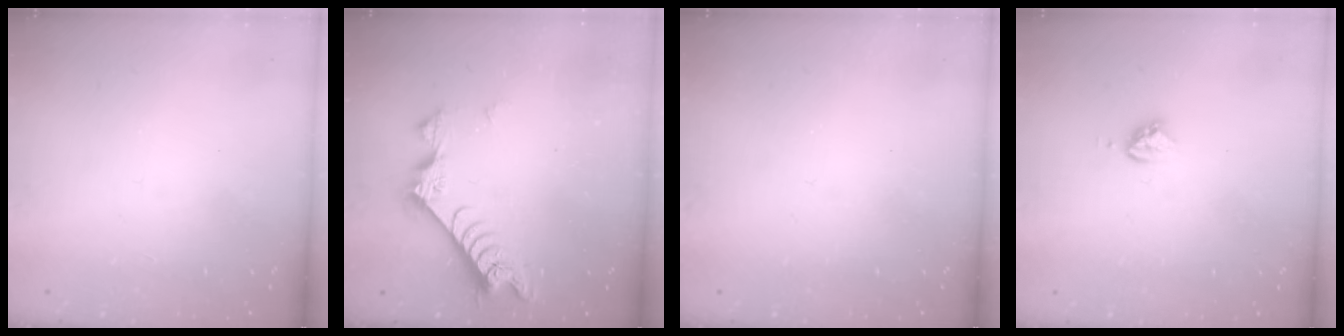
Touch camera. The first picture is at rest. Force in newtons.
{"total": 8.6, "press": 8.5, "slide": 1.1}
{"total": 0.0}
{"total": 5.0, "press": 4.9, "slide": 0.5}